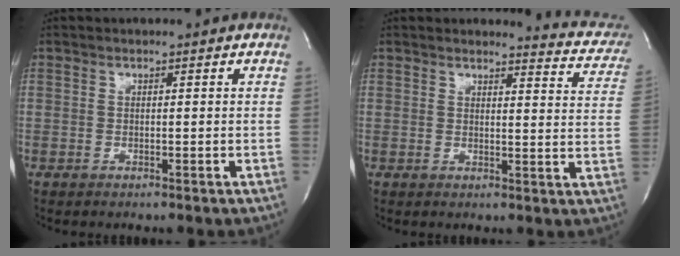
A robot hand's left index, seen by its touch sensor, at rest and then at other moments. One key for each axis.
{"total": 7.9, "fx": 7.7, "fy": 1.4, "fz": 0.7, "tx": 0.009, "ty": -0.050, "tz": 0.060}